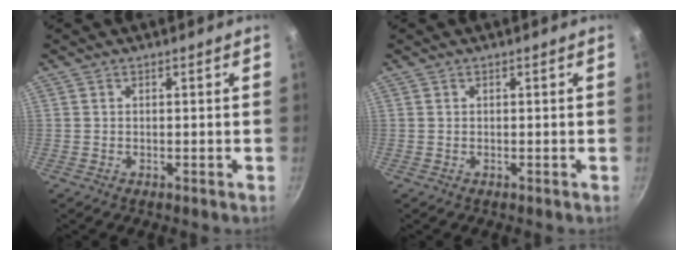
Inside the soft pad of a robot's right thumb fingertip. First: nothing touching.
{"total": 0.0}